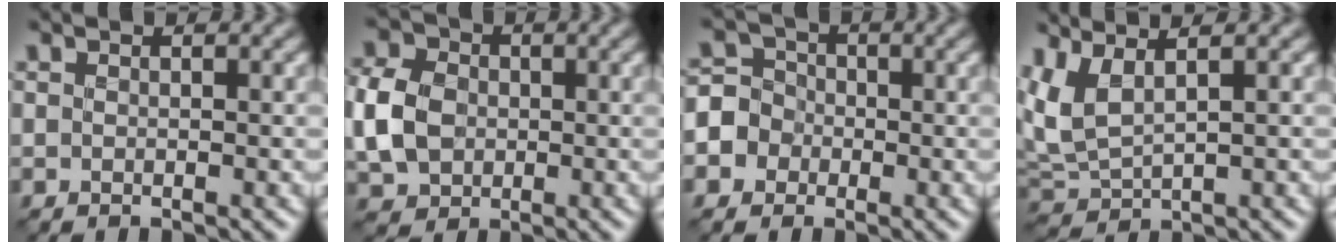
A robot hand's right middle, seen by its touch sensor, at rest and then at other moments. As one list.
[{"total": 4.8, "force": [-0.8, 3.9, 2.7], "torque": [-0.059, 0.008, -0.029]}, {"total": 4.8, "force": [-1.7, 4.5, 0.3], "torque": [0.018, 0.022, -0.062]}, {"total": 3.3, "force": [1.3, 1.1, 2.8], "torque": [-0.076, 0.005, 0.025]}]